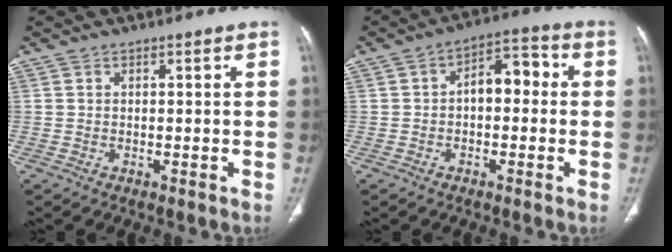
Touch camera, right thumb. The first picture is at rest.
{"total": 7.3, "force": [0.0, 4.4, 5.9], "torque": [-0.065, 0.031, -0.011]}